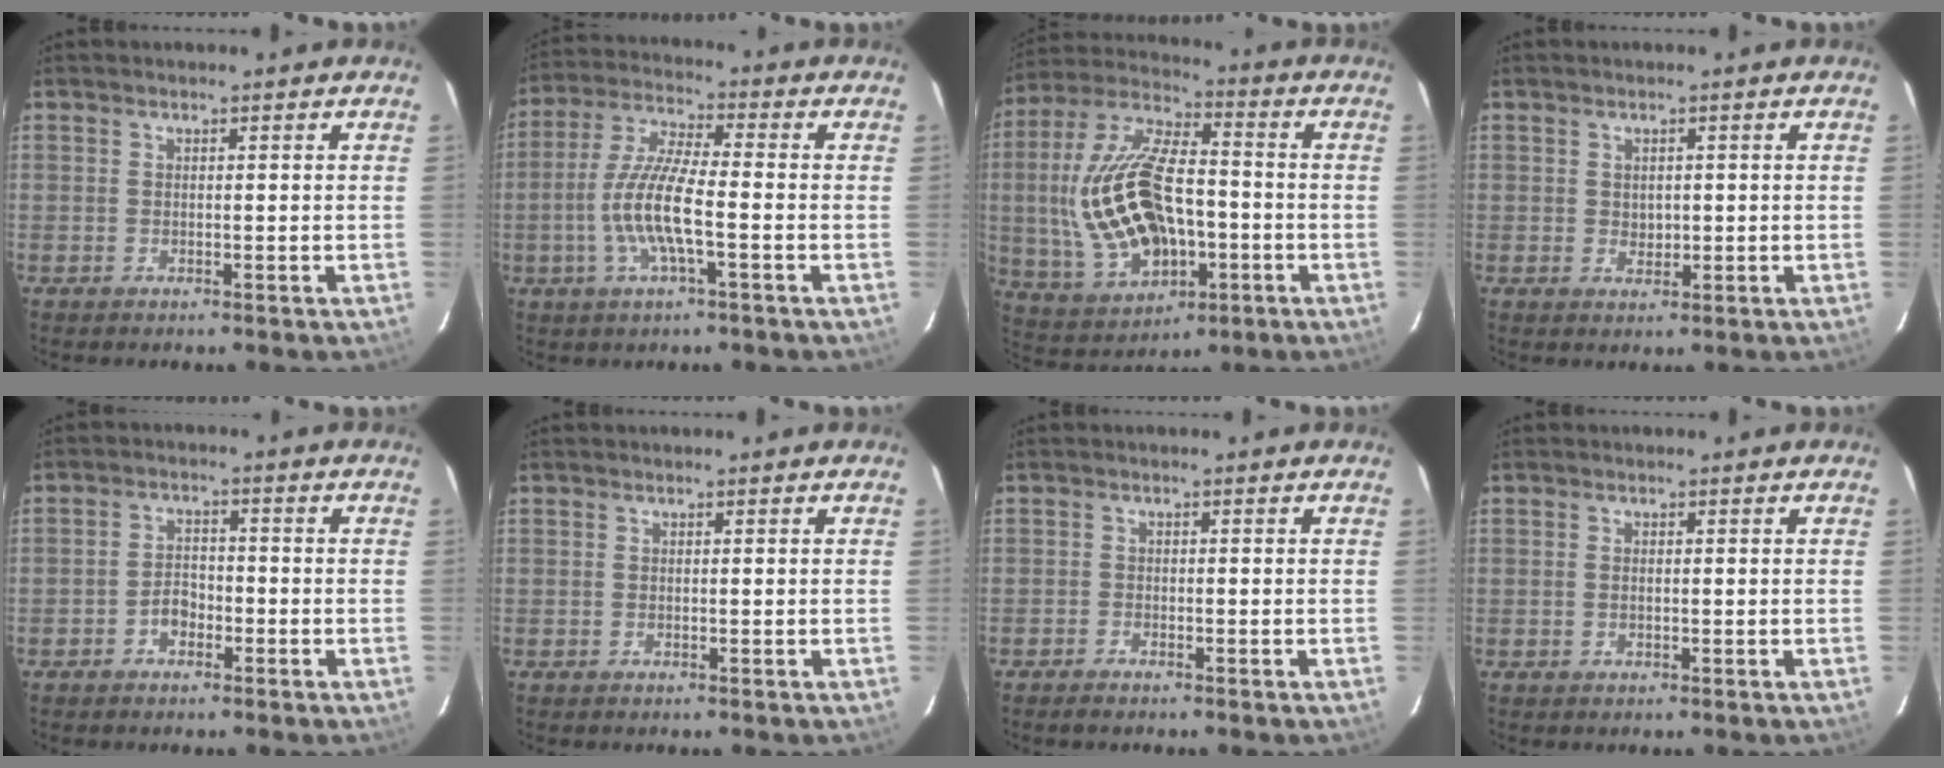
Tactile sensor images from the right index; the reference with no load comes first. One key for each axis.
{"total": 11.2, "fx": -2.9, "fy": 2.0, "fz": 10.6, "tx": -0.223, "ty": 0.000, "tz": -0.057}
{"total": 21.5, "fx": -2.4, "fy": 11.7, "fz": 17.8, "tx": -0.390, "ty": 0.005, "tz": -0.019}
{"total": 2.0, "fx": 0.2, "fy": 1.7, "fz": 1.0, "tx": -0.015, "ty": 0.002, "tz": 0.006}
{"total": 3.4, "fx": -1.9, "fy": 2.1, "fz": 1.7, "tx": -0.035, "ty": 0.009, "tz": -0.031}
{"total": 0.0}
{"total": 1.3, "fx": -1.2, "fy": 0.4, "fz": 0.2, "tx": -0.014, "ty": 0.001, "tz": -0.024}
{"total": 0.8, "fx": 0.0, "fy": 0.4, "fz": 0.7, "tx": -0.014, "ty": 0.000, "tz": -0.002}